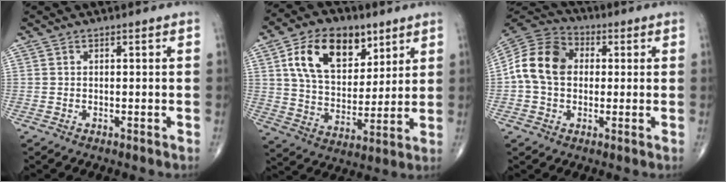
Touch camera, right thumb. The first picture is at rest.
{"total": 17.2, "force": [7.7, 10.7, 11.0], "torque": [-0.148, -0.026, 0.141]}
{"total": 12.3, "force": [0.7, 9.5, 7.8], "torque": [-0.135, 0.029, 0.002]}